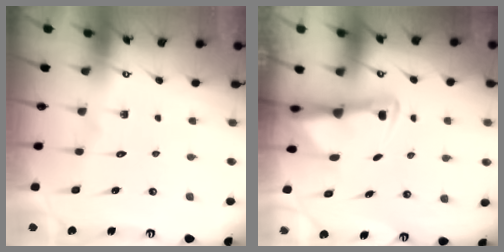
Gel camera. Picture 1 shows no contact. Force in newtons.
{"total": 2.9, "press": 2.9, "slide": 0.6}